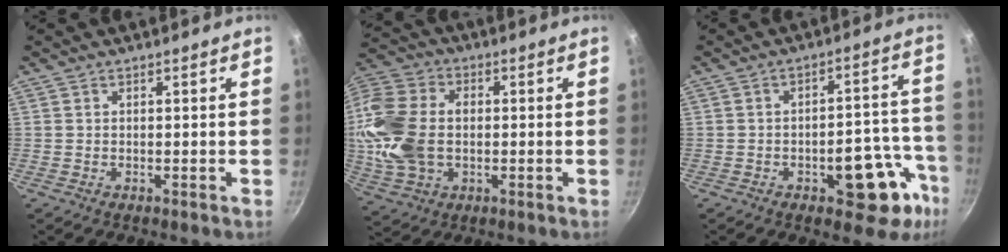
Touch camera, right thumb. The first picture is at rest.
{"total": 17.9, "force": [-0.3, 12.6, 12.7], "torque": [-0.253, 0.018, -0.008]}
{"total": 14.2, "force": [-6.5, 6.9, 10.5], "torque": [-0.066, 0.051, -0.078]}